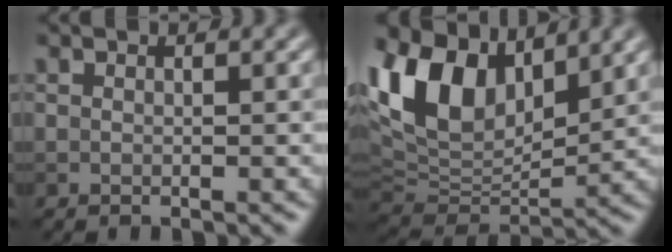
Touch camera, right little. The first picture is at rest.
{"total": 11.5, "force": [5.4, 6.6, 7.7], "torque": [-0.168, 0.017, 0.100]}